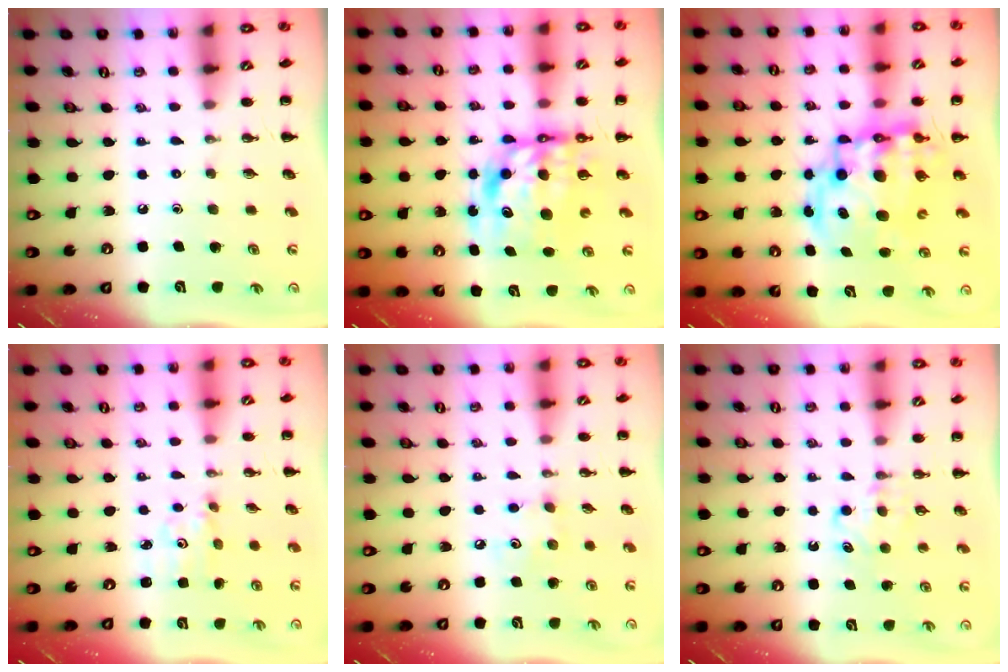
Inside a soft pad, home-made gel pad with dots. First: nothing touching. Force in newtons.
{"total": 10.4, "press": 10.0, "slide": 2.8}
{"total": 16.2, "press": 15.7, "slide": 4.1}
{"total": 2.5, "press": 2.4, "slide": 0.4}
{"total": 3.9, "press": 3.8, "slide": 0.7}
{"total": 5.9, "press": 5.7, "slide": 1.8}